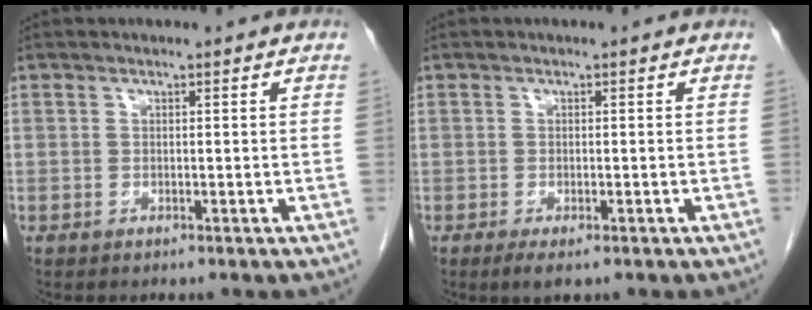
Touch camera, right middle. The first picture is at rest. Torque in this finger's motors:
{"motor_torque": [0.49, -0.67, 0.23, 0.05]}